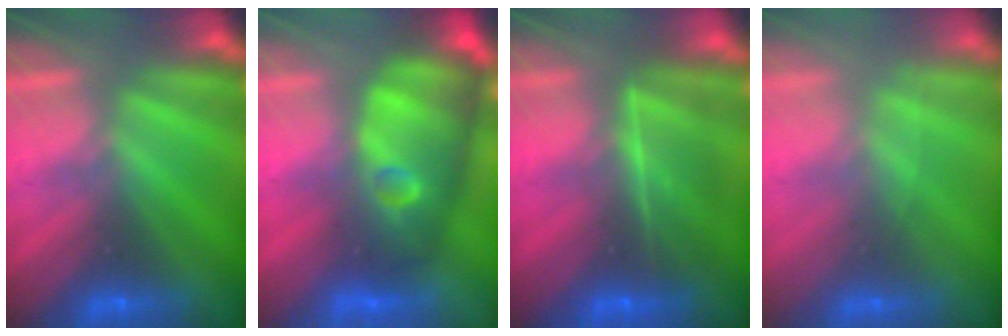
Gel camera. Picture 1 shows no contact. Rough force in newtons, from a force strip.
{"total": 10.0}
{"total": 6.3}
{"total": 2.6}